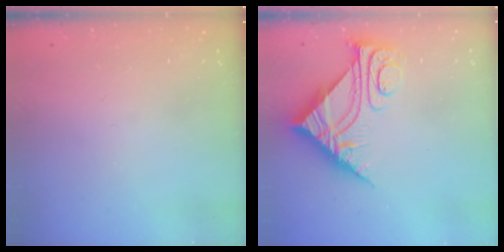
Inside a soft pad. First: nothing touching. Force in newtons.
{"total": 7.9, "press": 7.9, "slide": 0.8}